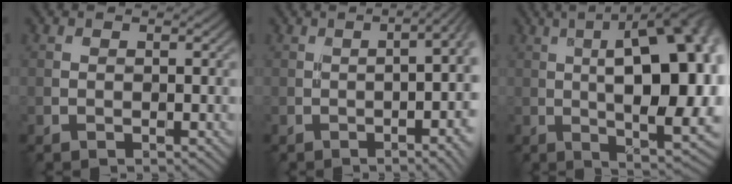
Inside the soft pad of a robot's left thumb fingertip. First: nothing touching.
{"total": 10.4, "force": [-1.4, 3.0, 9.8], "torque": [-0.099, 0.012, -0.025]}
{"total": 17.5, "force": [2.0, 6.0, 16.4], "torque": [-0.224, 0.029, 0.024]}